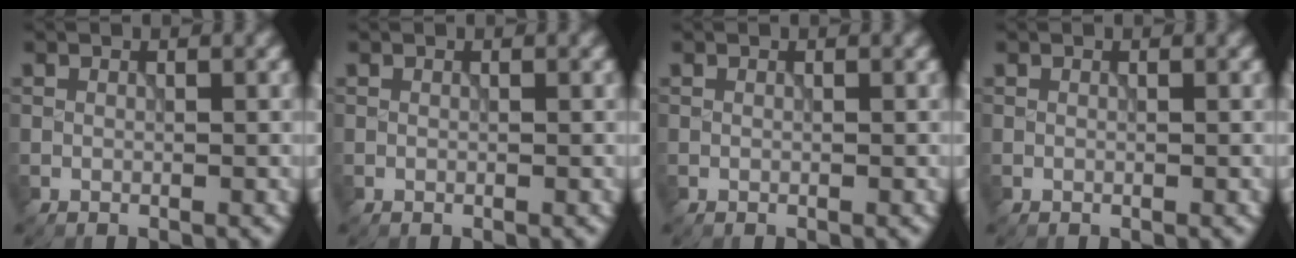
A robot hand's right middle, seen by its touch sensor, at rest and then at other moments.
{"total": 0.0}
{"total": 0.0}
{"total": 0.0}